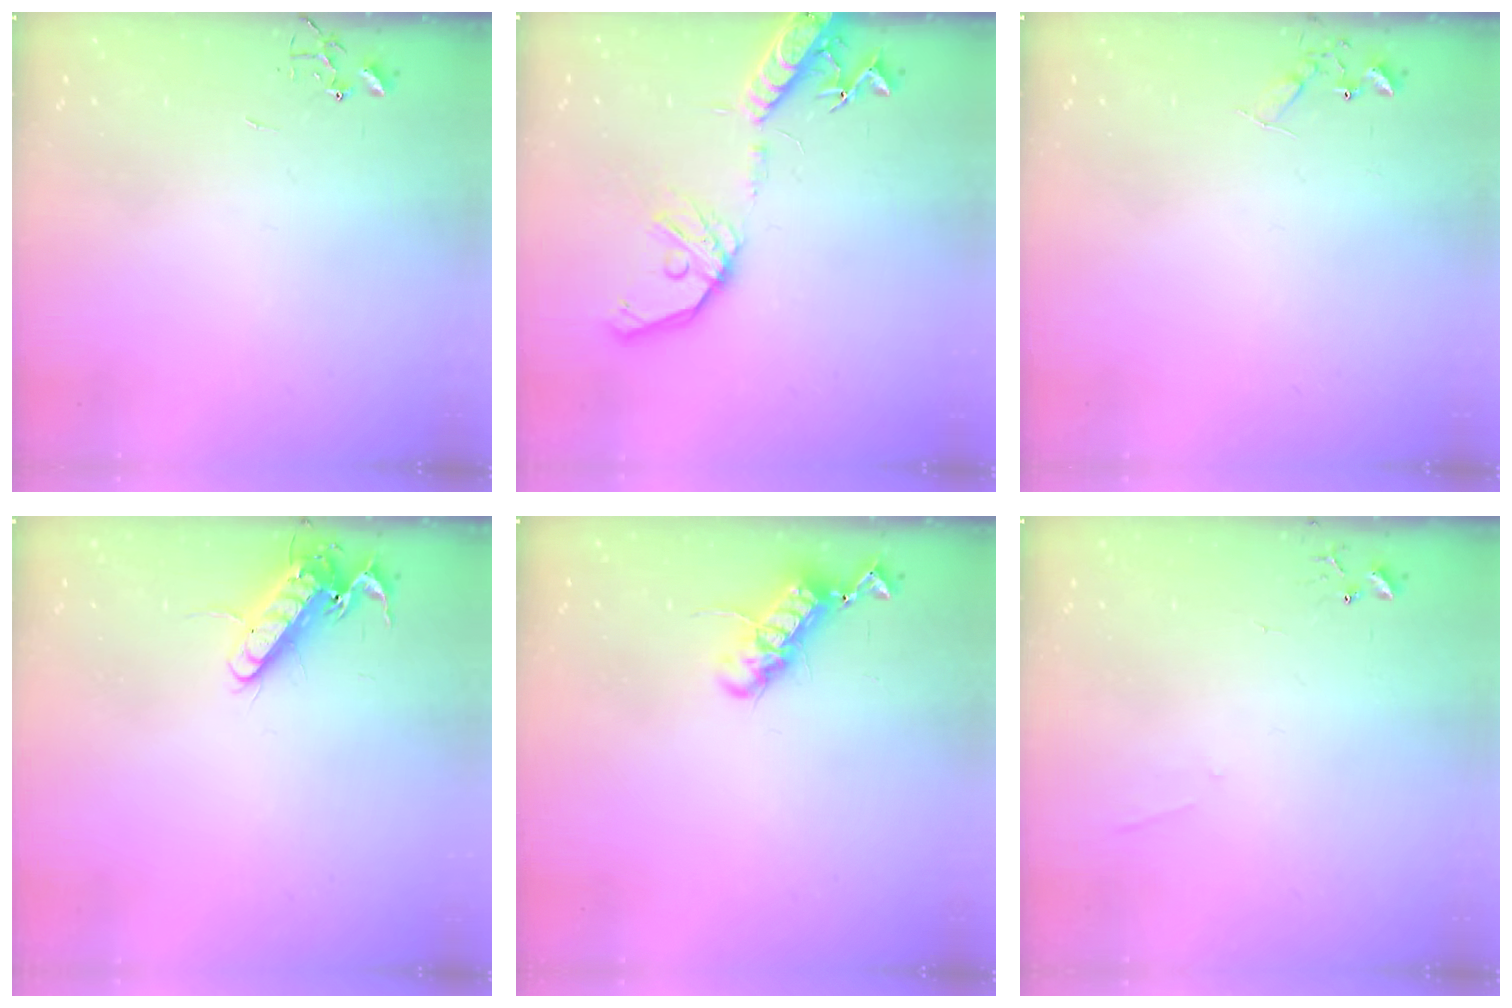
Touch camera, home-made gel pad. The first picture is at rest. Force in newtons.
{"total": 16.3, "press": 16.0, "slide": 3.2}
{"total": 7.0, "press": 7.0, "slide": 0.8}
{"total": 13.5, "press": 13.3, "slide": 1.9}
{"total": 12.7, "press": 12.6, "slide": 1.1}
{"total": 3.8, "press": 3.7, "slide": 0.6}